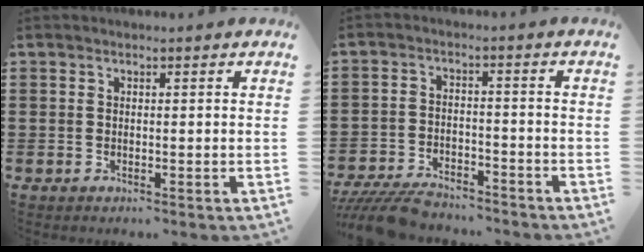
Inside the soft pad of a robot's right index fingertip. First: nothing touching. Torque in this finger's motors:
{"motor_torque": [0.16, 0.57, -0.44, -0.17]}